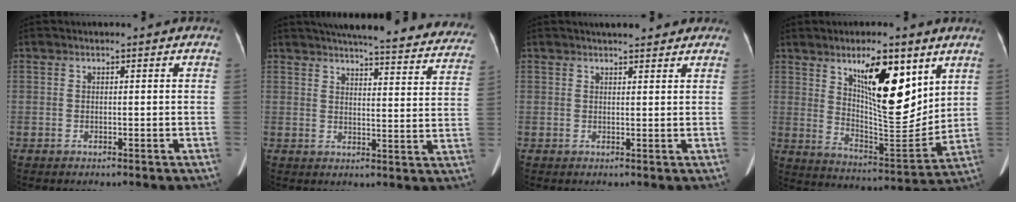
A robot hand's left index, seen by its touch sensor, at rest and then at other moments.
{"total": 29.8, "force": [26.9, 4.4, 12.2], "torque": [-0.172, -0.051, 0.308]}
{"total": 6.1, "force": [5.2, 1.5, 2.8], "torque": [-0.031, 0.018, 0.063]}
{"total": 14.3, "force": [6.8, 4.2, 11.9], "torque": [-0.190, -0.004, 0.124]}